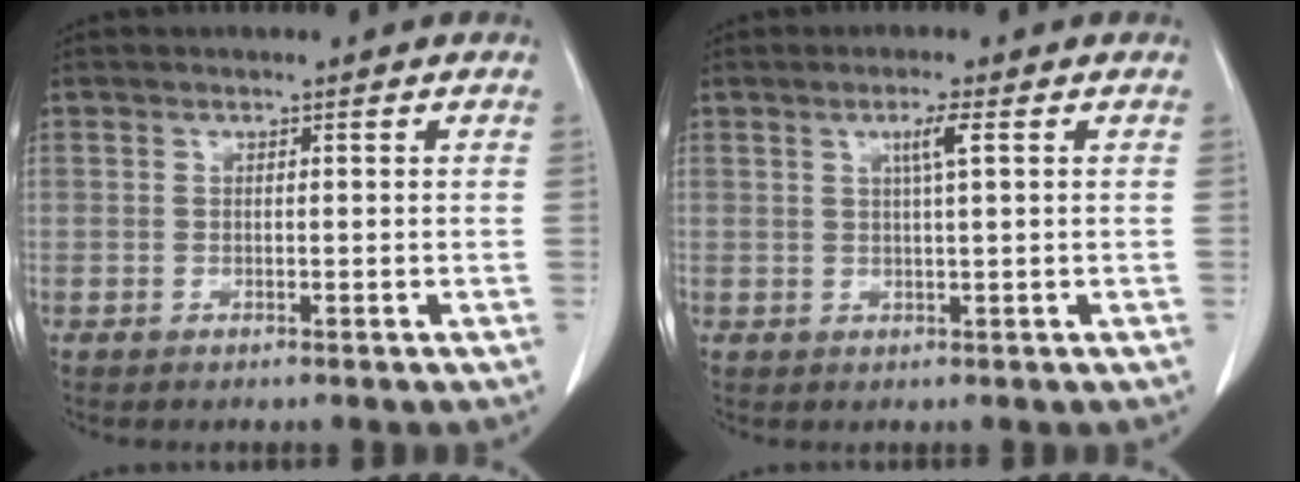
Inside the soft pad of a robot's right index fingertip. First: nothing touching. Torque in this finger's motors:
{"motor_torque": [0.04, 0.03, 0.00, 0.05]}